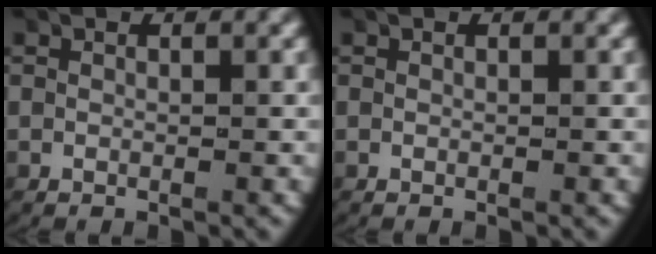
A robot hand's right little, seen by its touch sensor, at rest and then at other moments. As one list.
[{"total": 0.0}]